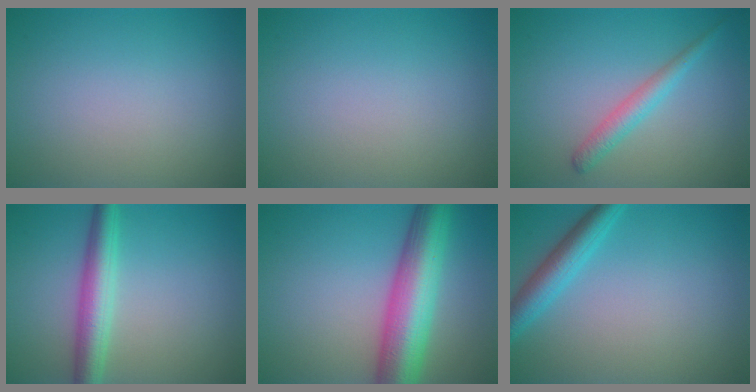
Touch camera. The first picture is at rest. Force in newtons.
{"total": 0.0}
{"total": 2.2, "press": 2.2, "slide": 0.0}
{"total": 4.2, "press": 4.2, "slide": 0.0}
{"total": 9.1, "press": 9.1, "slide": 0.2}
{"total": 3.4, "press": 3.4, "slide": 0.1}